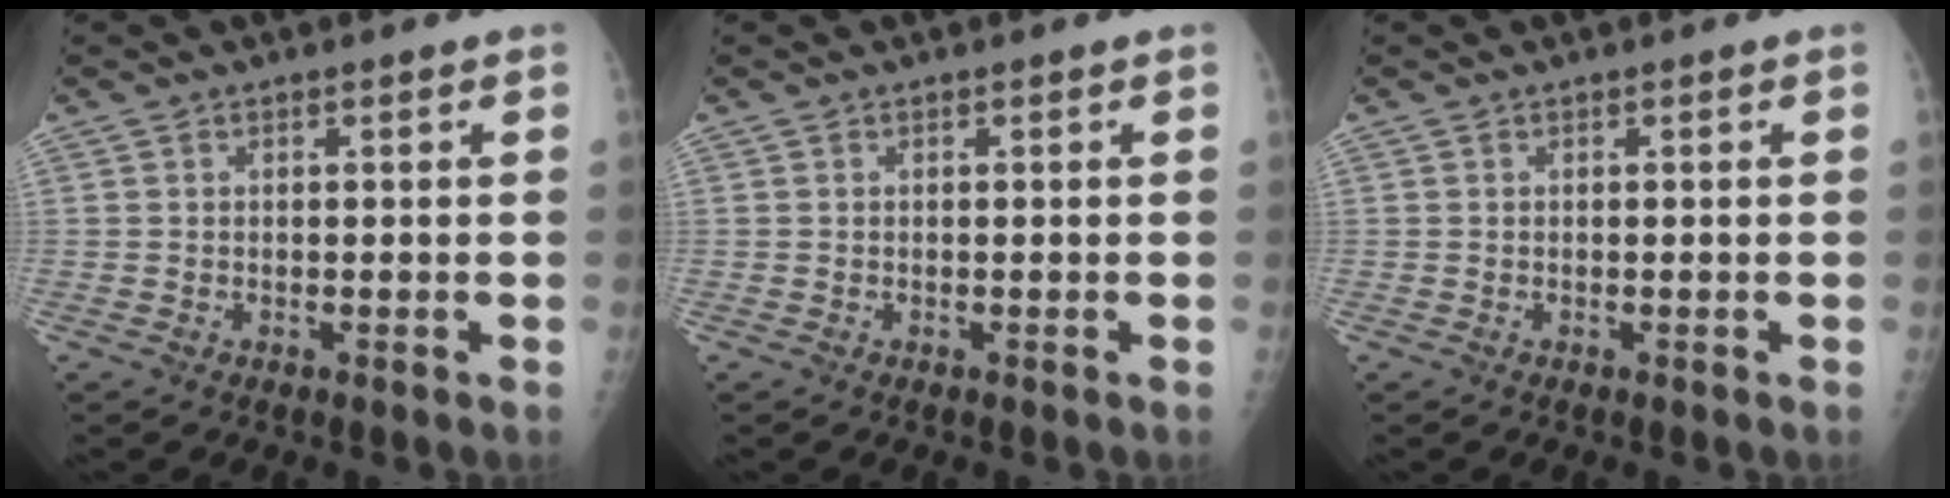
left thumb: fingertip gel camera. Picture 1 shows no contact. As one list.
[{"total": 0.0}, {"total": 0.0}]